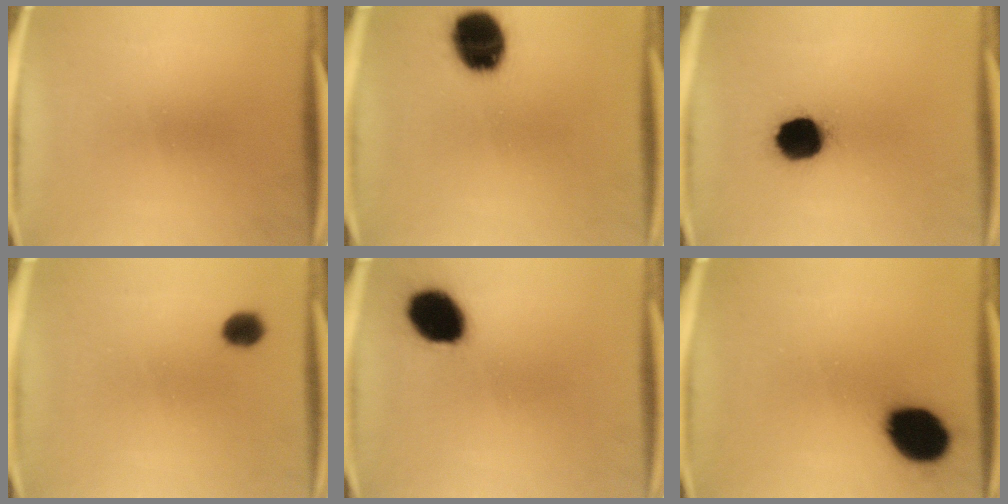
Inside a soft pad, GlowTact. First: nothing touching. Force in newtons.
{"total": 15.0}
{"total": 12.8}
{"total": 3.5}
{"total": 13.3}
{"total": 14.5}